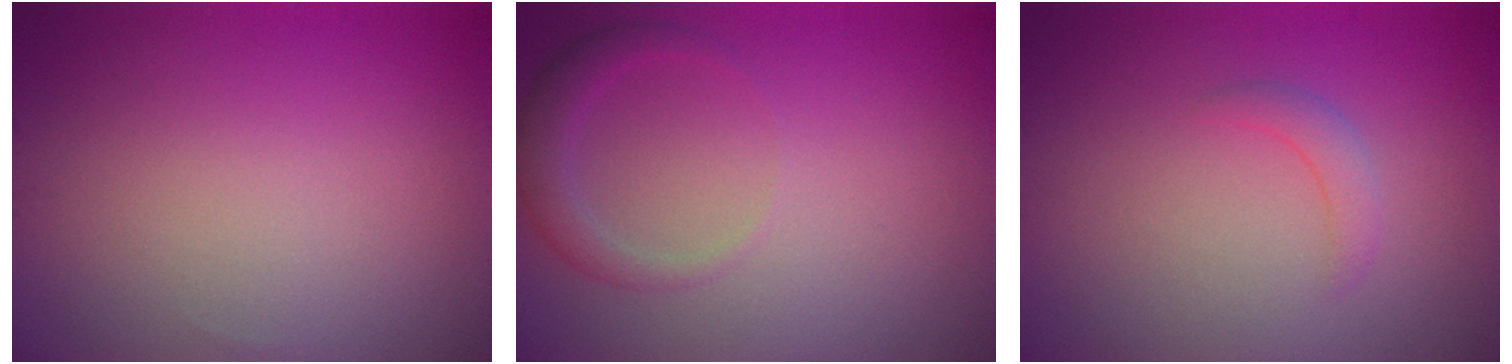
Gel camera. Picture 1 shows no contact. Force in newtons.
{"total": 2.1, "press": 2.1, "slide": 0.2}
{"total": 1.5, "press": 1.5, "slide": 0.2}